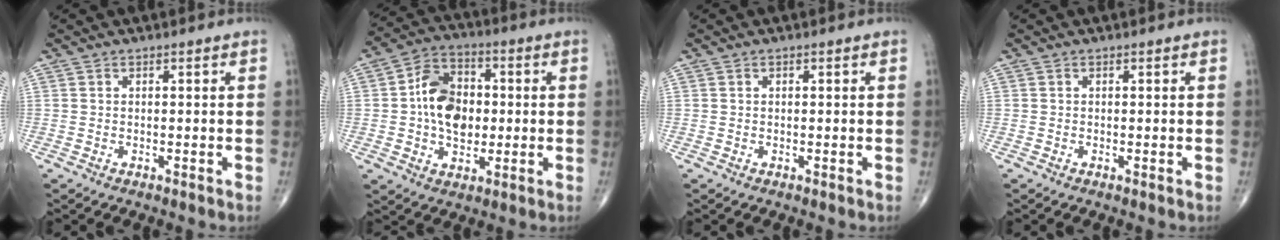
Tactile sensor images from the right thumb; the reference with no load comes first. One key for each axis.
{"total": 12.2, "fx": 0.2, "fy": 8.7, "fz": 8.5, "tx": -0.118, "ty": 0.018, "tz": -0.002}
{"total": 0.0}
{"total": 0.0}